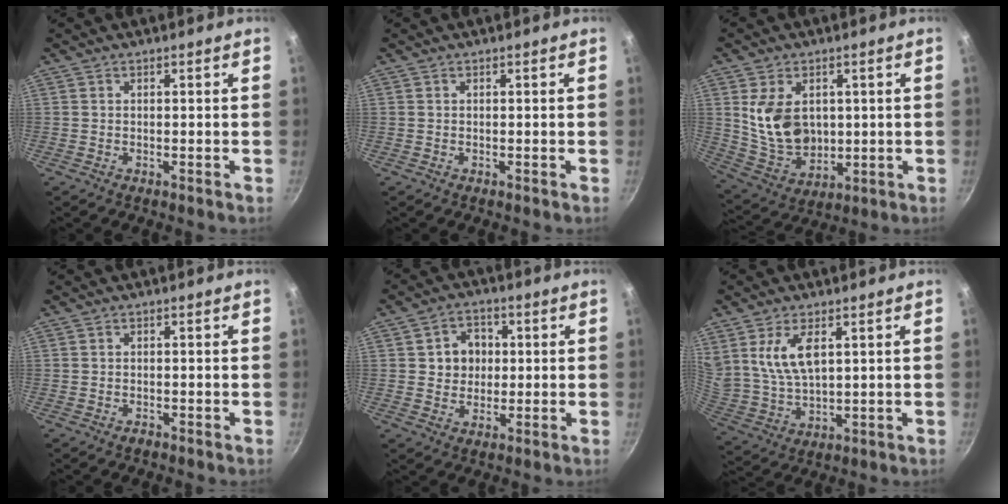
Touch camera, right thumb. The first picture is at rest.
{"total": 0.0}
{"total": 12.5, "force": [2.2, 8.9, 8.5], "torque": [-0.132, -0.024, 0.061]}
{"total": 0.7, "force": [-0.6, 0.3, 0.3], "torque": [-0.007, 0.006, -0.009]}
{"total": 6.6, "force": [1.0, 5.8, 3.0], "torque": [-0.013, 0.004, 0.012]}
{"total": 10.3, "force": [4.0, 5.4, 7.8], "torque": [-0.141, -0.029, 0.091]}